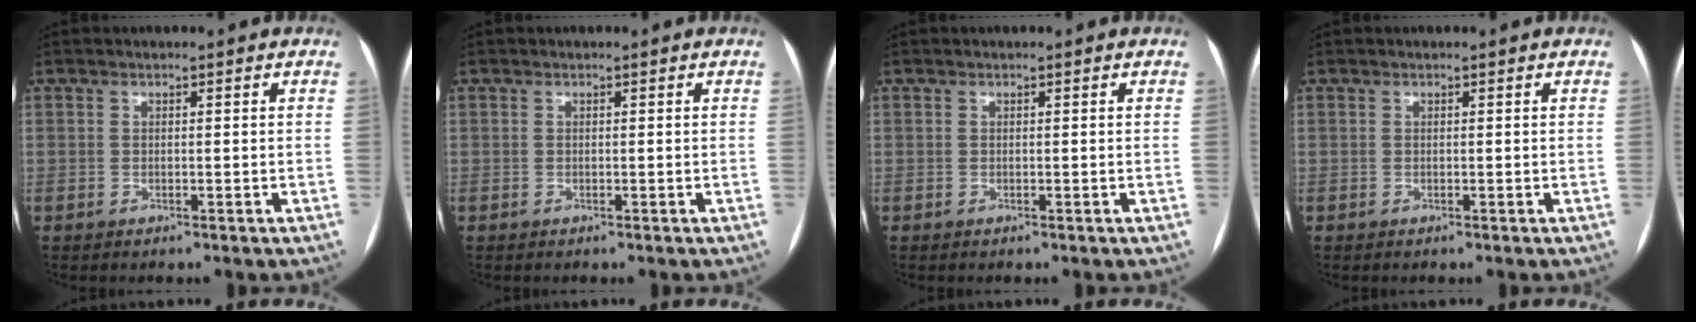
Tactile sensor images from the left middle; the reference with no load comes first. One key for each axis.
{"total": 0.0}
{"total": 0.0}
{"total": 0.0}